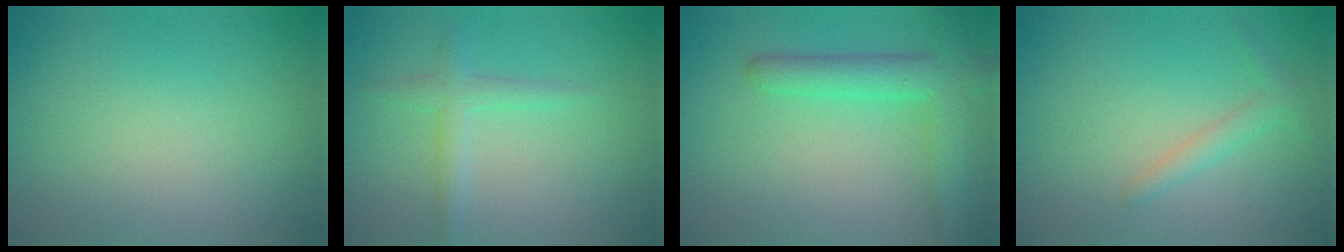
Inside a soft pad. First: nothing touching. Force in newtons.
{"total": 1.9, "press": 1.9, "slide": 0.1}
{"total": 4.7, "press": 4.7, "slide": 0.3}
{"total": 1.5, "press": 1.5, "slide": 0.1}